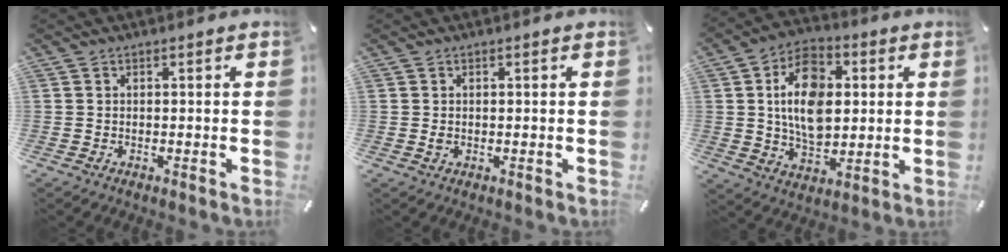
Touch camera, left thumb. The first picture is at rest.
{"total": 0.9, "force": [0.0, 0.5, 0.8], "torque": [-0.016, 0.001, -0.001]}
{"total": 15.2, "force": [2.2, 10.5, 10.9], "torque": [-0.203, 0.011, 0.037]}